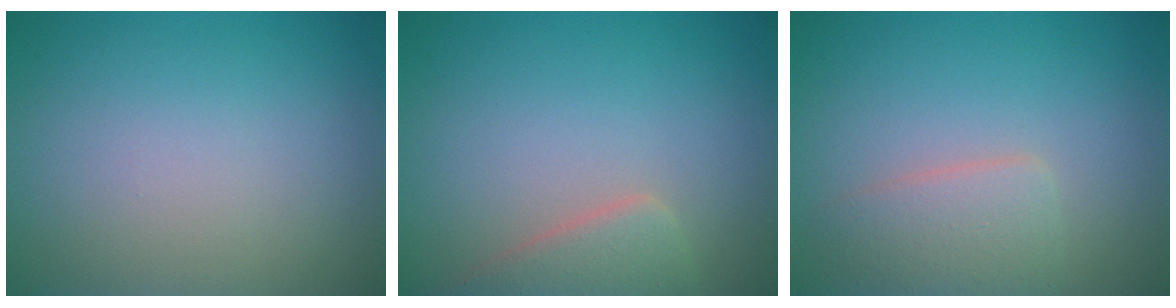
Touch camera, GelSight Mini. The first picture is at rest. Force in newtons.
{"total": 3.3, "press": 3.3, "slide": 0.2}
{"total": 2.8, "press": 2.8, "slide": 0.1}